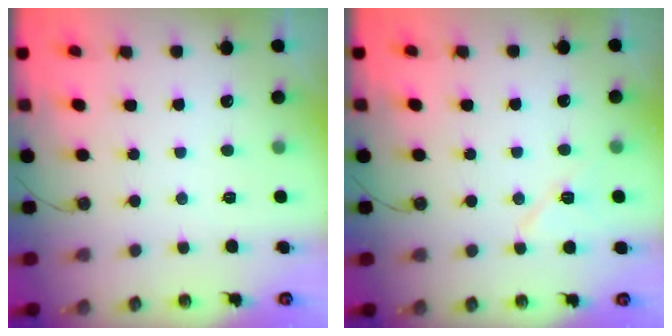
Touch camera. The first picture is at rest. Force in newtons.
{"total": 7.5, "press": 7.3, "slide": 1.6}